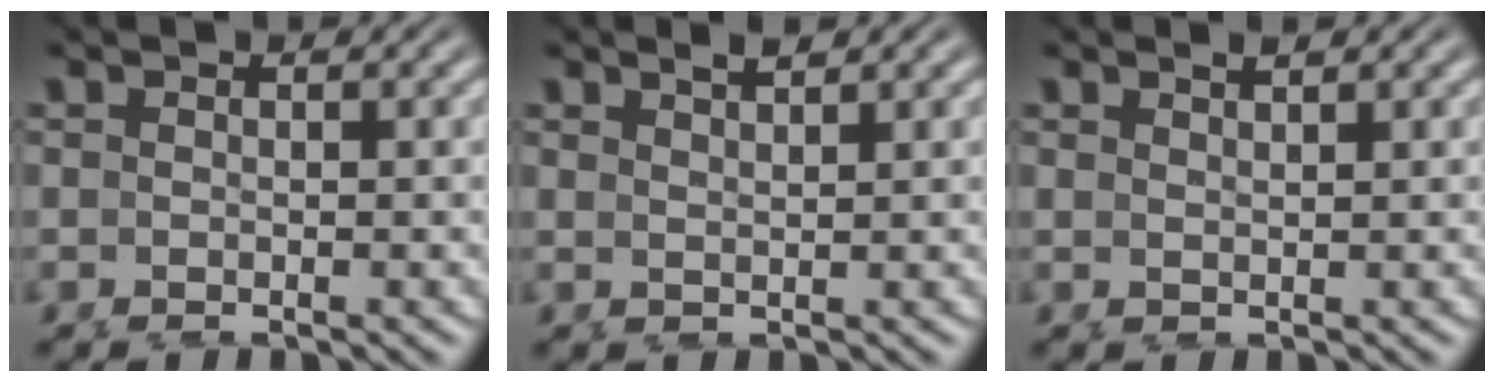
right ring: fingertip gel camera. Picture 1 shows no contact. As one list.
[{"total": 1.9, "force": [1.7, -0.1, 0.9], "torque": [-0.011, -0.003, 0.037]}, {"total": 1.3, "force": [1.2, -0.3, 0.5], "torque": [-0.004, -0.004, 0.027]}]